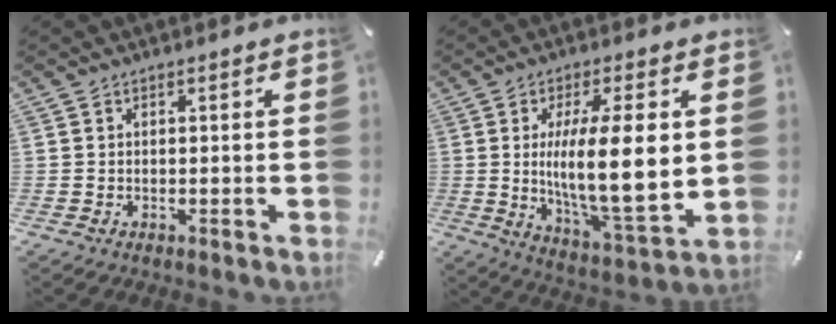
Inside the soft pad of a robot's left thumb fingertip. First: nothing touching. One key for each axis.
{"total": 18.1, "fx": 2.1, "fy": 5.1, "fz": 17.3, "tx": -0.299, "ty": -0.023, "tz": 0.021}